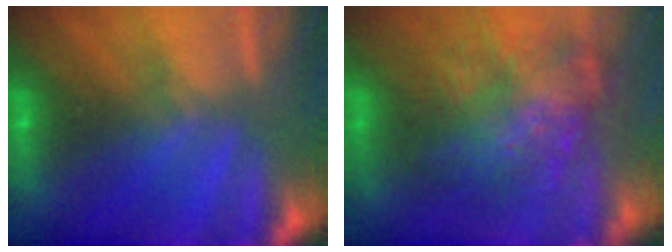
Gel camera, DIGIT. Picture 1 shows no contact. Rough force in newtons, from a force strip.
{"total": 7.2}